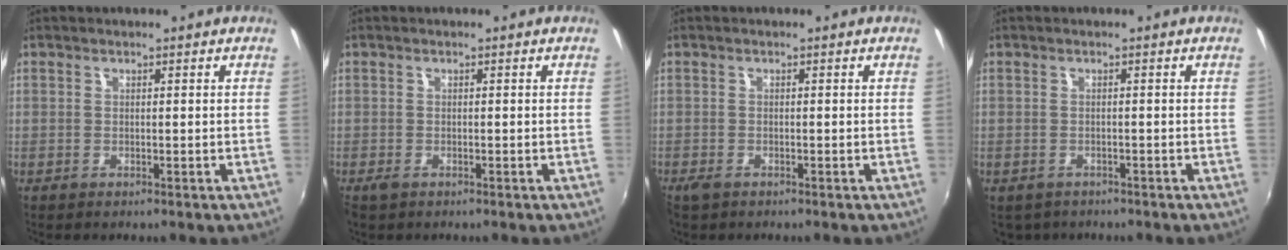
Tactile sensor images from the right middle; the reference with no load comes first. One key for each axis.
{"total": 1.4, "fx": -0.9, "fy": 0.6, "fz": 0.7, "tx": -0.016, "ty": -0.005, "tz": -0.018}
{"total": 1.8, "fx": -1.4, "fy": 0.8, "fz": 0.9, "tx": -0.020, "ty": -0.006, "tz": -0.027}
{"total": 2.8, "fx": -2.1, "fy": 1.7, "fz": 0.9, "tx": -0.022, "ty": -0.010, "tz": -0.026}